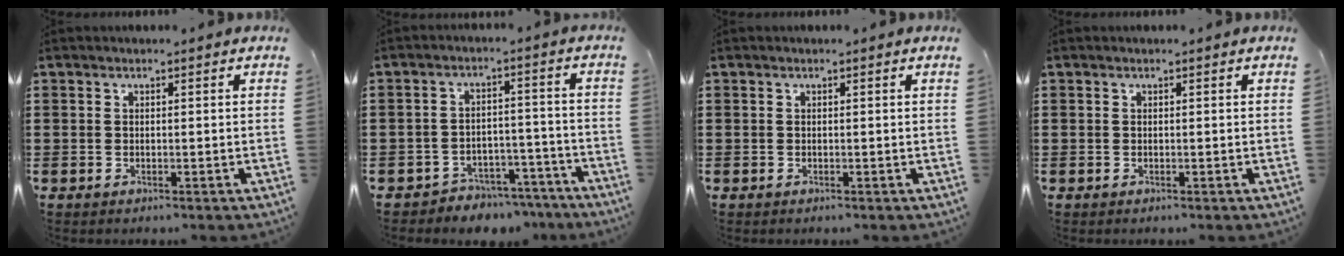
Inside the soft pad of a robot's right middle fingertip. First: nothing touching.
{"total": 4.5, "force": [-4.4, 1.0, 0.2], "torque": [-0.008, 0.009, -0.091]}
{"total": 0.0}
{"total": 0.0}